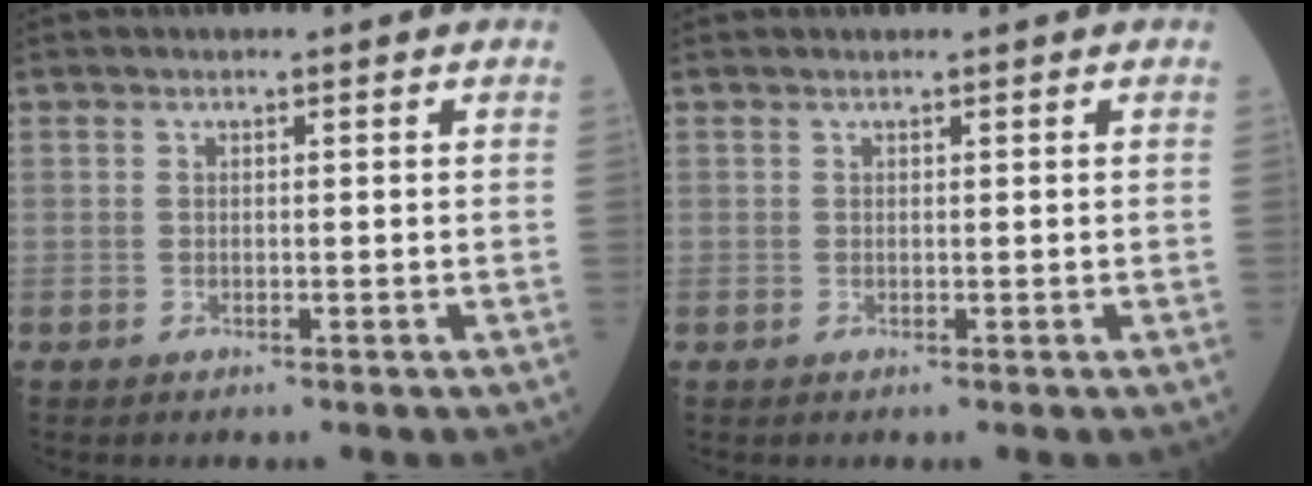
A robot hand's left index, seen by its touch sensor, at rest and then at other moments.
{"total": 0.6, "force": [0.6, -0.1, 0.1], "torque": [-0.006, 0.007, 0.013]}